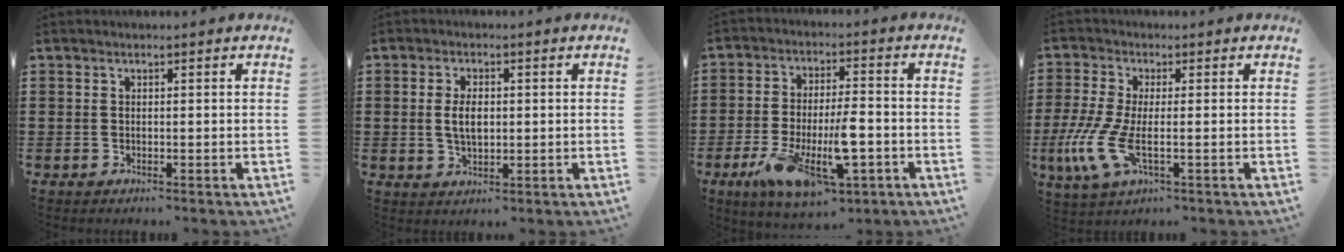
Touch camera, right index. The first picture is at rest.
{"total": 4.0, "force": [0.2, 1.9, 3.5], "torque": [-0.078, 0.000, 0.002]}
{"total": 13.6, "force": [-5.8, 4.8, 11.3], "torque": [-0.219, 0.004, -0.097]}
{"total": 7.2, "force": [-2.0, 2.3, 6.6], "torque": [-0.171, -0.024, -0.042]}